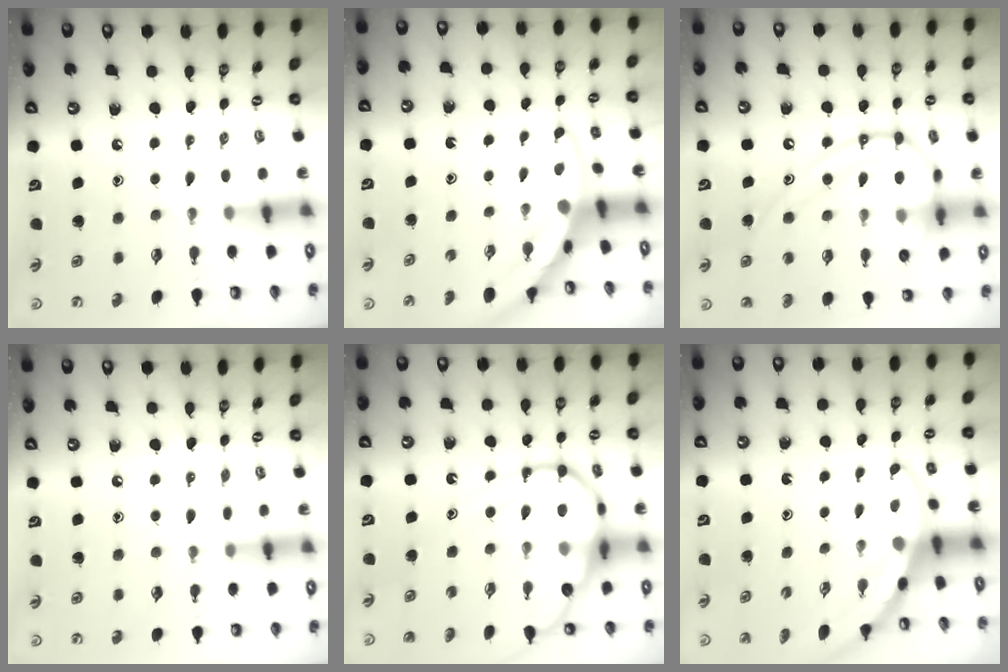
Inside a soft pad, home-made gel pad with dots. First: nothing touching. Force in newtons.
{"total": 3.3, "press": 3.3, "slide": 0.2}
{"total": 15.1, "press": 15.1, "slide": 1.4}
{"total": 6.0, "press": 6.0, "slide": 0.5}
{"total": 14.4, "press": 14.4, "slide": 1.5}
{"total": 3.2, "press": 3.2, "slide": 0.1}